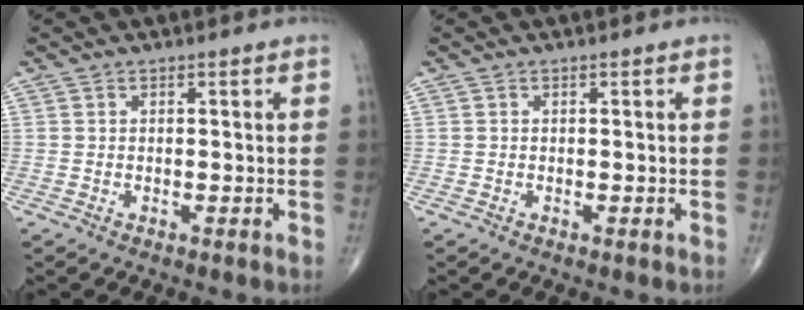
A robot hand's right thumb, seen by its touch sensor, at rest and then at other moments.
{"total": 0.0}